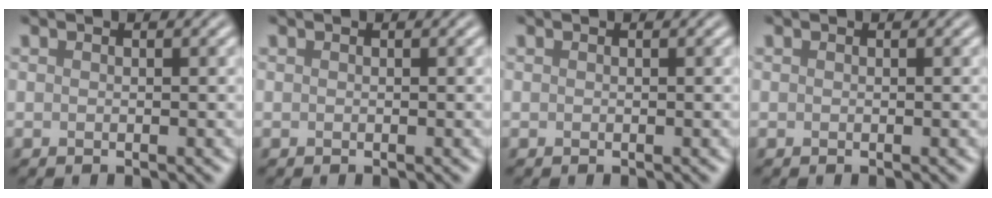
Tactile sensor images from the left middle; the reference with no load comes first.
{"total": 0.0}
{"total": 0.0}
{"total": 0.0}